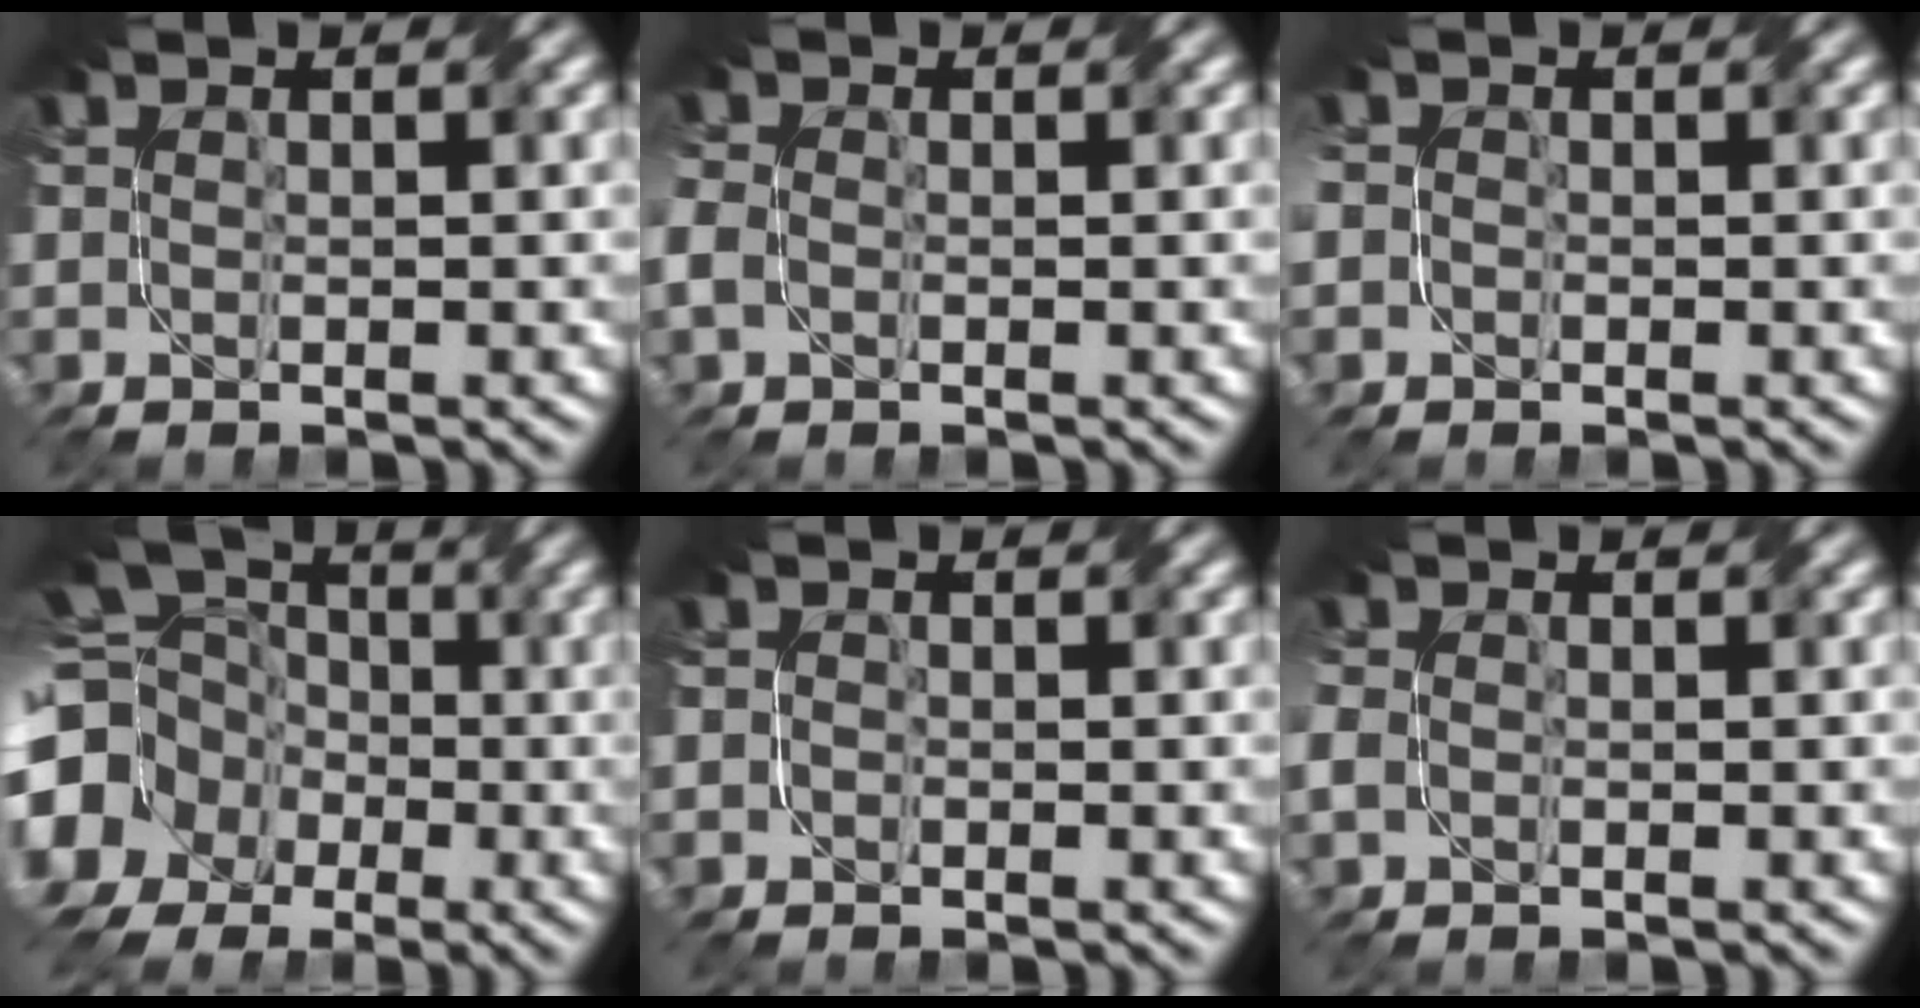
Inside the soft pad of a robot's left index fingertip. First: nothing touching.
{"total": 1.7, "force": [-0.3, 1.5, 0.8], "torque": [-0.033, -0.001, -0.009]}
{"total": 1.6, "force": [-0.4, 1.5, 0.5], "torque": [-0.011, -0.002, -0.006]}
{"total": 18.4, "force": [-3.2, 16.6, 7.2], "torque": [-0.199, -0.013, -0.090]}
{"total": 0.8, "force": [-0.4, 0.6, -0.3], "torque": [0.007, -0.004, -0.005]}
{"total": 1.2, "force": [-0.2, 1.1, 0.5], "torque": [-0.020, -0.004, -0.002]}